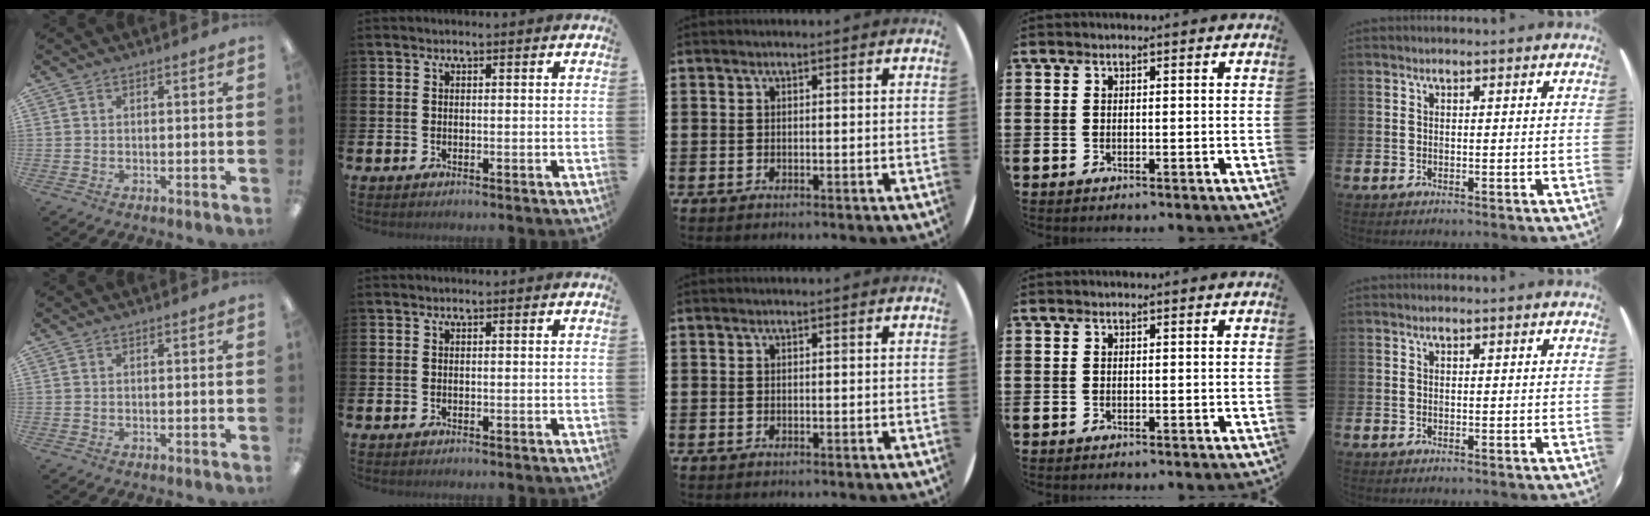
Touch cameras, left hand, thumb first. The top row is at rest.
{}